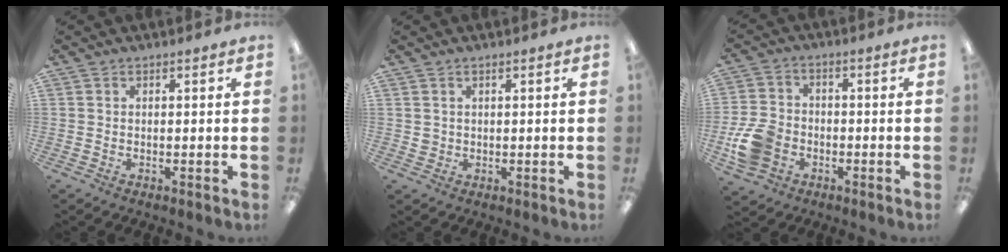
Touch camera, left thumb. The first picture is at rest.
{"total": 1.3, "force": [0.6, 1.1, 0.2], "torque": [-0.007, 0.004, 0.010]}
{"total": 10.0, "force": [-3.4, 7.7, 5.4], "torque": [-0.114, 0.019, -0.060]}